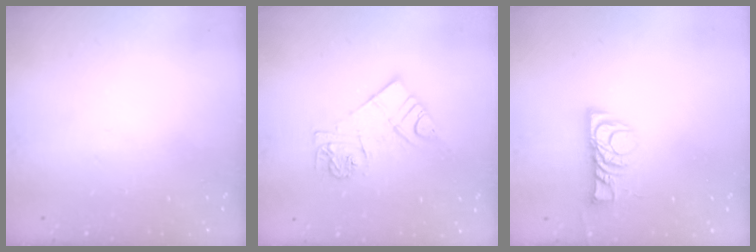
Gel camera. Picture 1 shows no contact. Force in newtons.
{"total": 10.5, "press": 10.5, "slide": 0.6}
{"total": 8.1, "press": 8.1, "slide": 0.2}